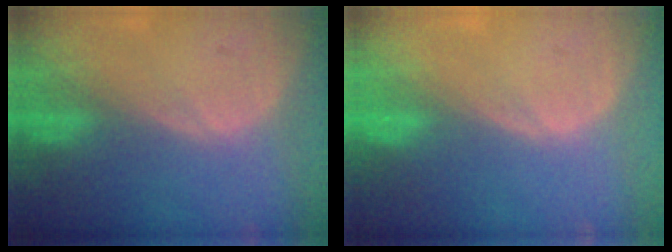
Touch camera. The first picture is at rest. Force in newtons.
{"total": 0.0}